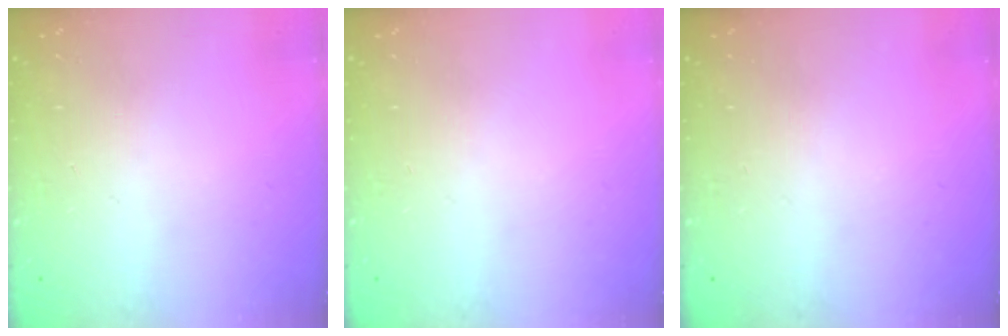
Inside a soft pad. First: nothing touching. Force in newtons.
{"total": 0.0}
{"total": 0.0}